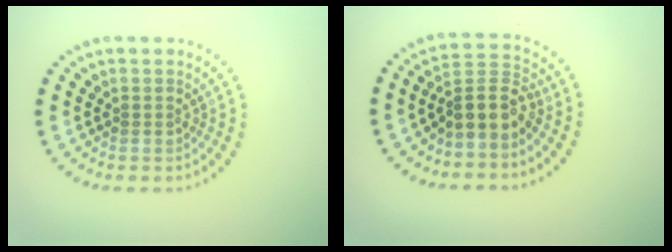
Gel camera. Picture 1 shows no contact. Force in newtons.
{"total": 3.5, "press": 2.7, "slide": 2.2}